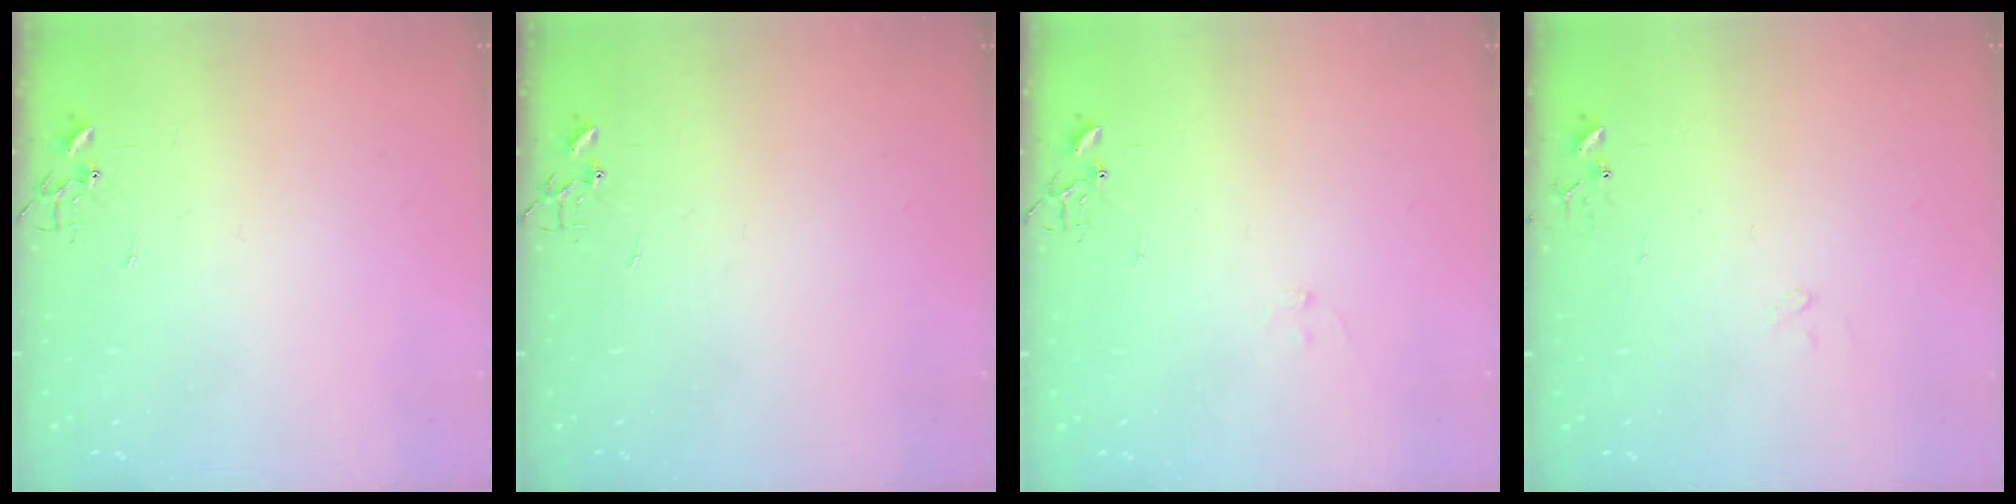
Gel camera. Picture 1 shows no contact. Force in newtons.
{"total": 0.0}
{"total": 7.0, "press": 7.0, "slide": 0.7}
{"total": 7.6, "press": 7.6, "slide": 0.5}